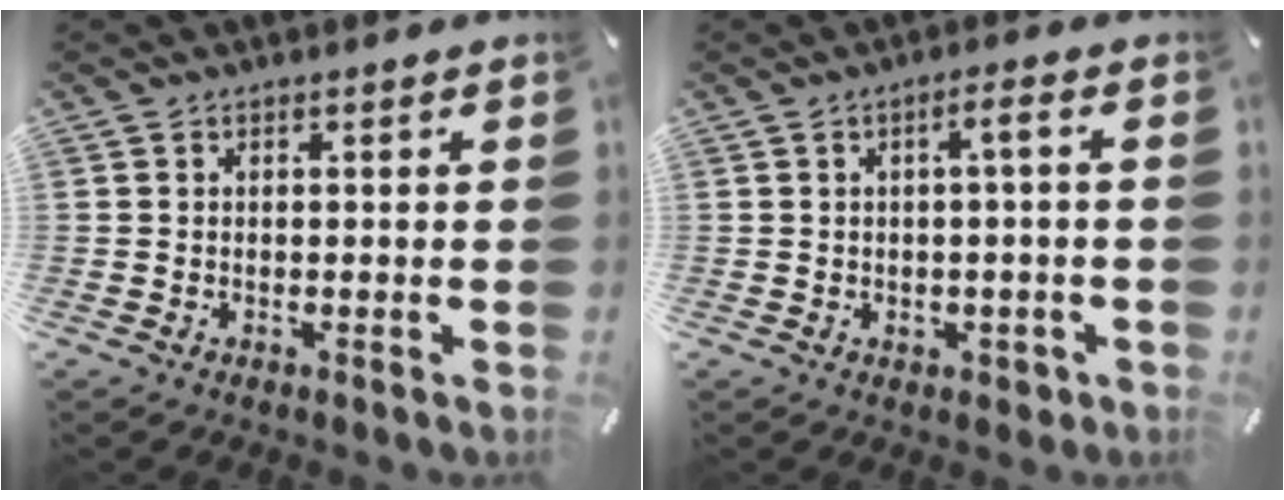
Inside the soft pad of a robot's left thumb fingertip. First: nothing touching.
{"total": 4.2, "force": [0.1, 1.8, 3.8], "torque": [-0.068, 0.005, -0.001]}